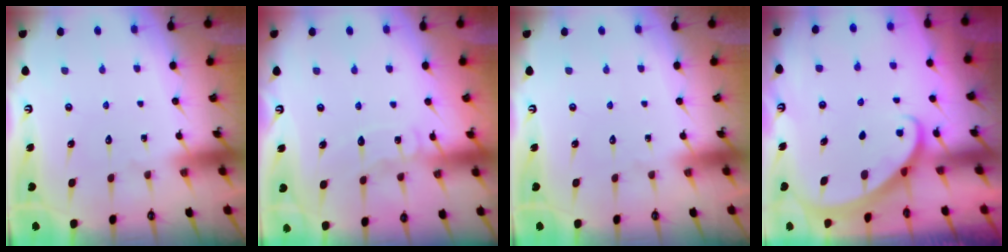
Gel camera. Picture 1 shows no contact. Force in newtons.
{"total": 7.1, "press": 7.0, "slide": 0.7}
{"total": 0.0}
{"total": 1.9, "press": 1.9, "slide": 0.1}